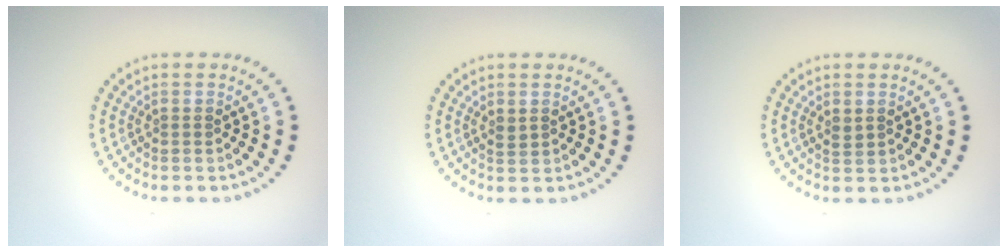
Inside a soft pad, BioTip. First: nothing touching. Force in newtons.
{"total": 0.8, "press": 0.8, "slide": 0.3}
{"total": 0.8, "press": 0.8, "slide": 0.3}